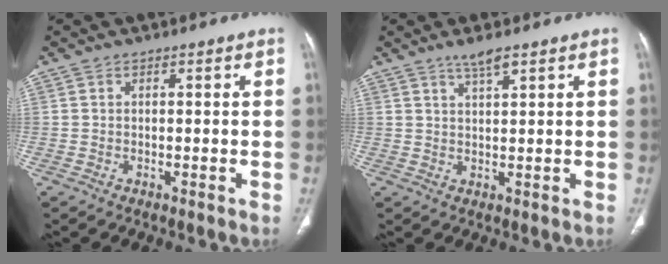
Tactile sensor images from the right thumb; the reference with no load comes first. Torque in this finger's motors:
{"motor_torque": [1.65, 1.61, 0.15, -0.19, 0.02]}